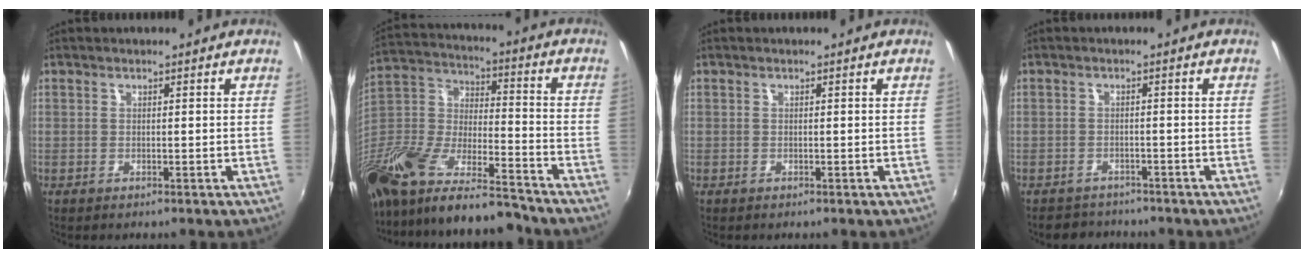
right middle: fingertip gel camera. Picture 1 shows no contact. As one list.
[{"total": 22.5, "force": [-15.9, 7.6, 14.0], "torque": [-0.282, -0.033, -0.282]}, {"total": 0.0}, {"total": 4.6, "force": [-4.0, 2.2, 0.3], "torque": [-0.019, 0.005, -0.064]}]